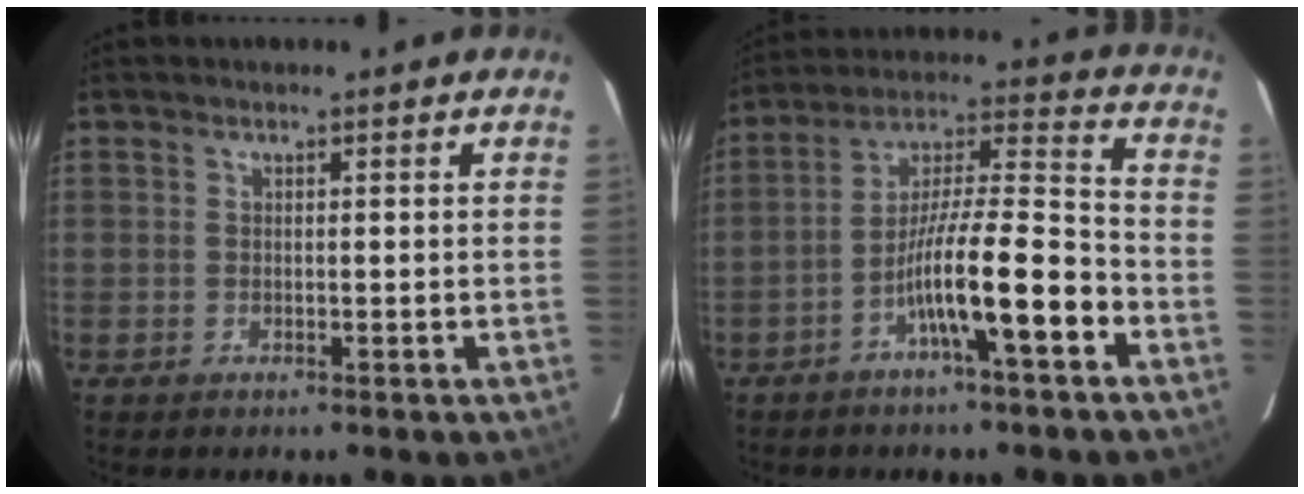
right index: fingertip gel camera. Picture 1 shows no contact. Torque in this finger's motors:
{"motor_torque": [1.47, -0.66, 0.97, 0.21]}